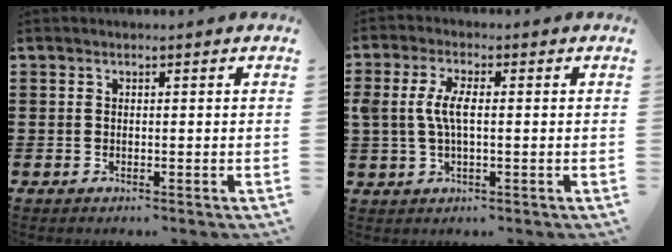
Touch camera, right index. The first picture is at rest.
{"total": 5.0, "force": [0.2, 1.9, 4.6], "torque": [-0.115, -0.005, -0.007]}